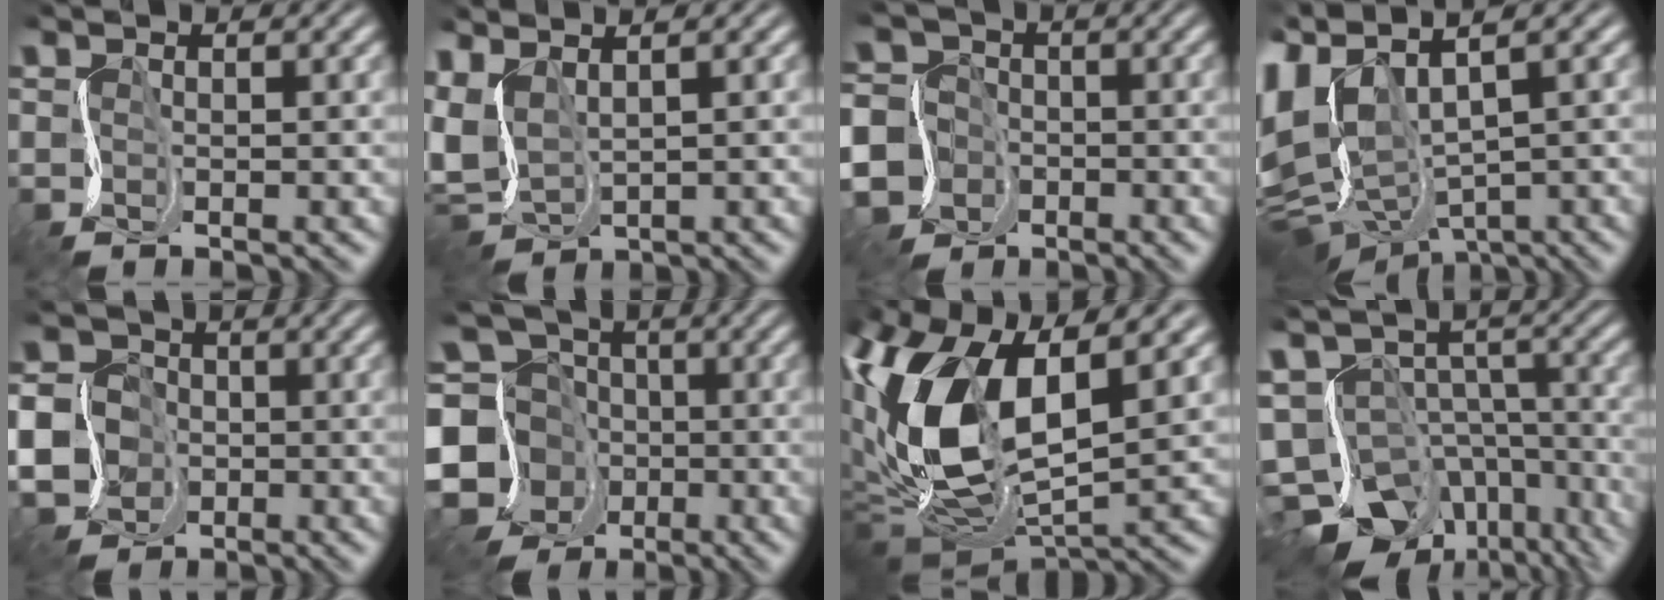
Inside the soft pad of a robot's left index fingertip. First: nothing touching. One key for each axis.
{"total": 4.7, "fx": 0.7, "fy": 2.4, "fz": 4.0, "tx": -0.106, "ty": 0.006, "tz": 0.010}
{"total": 13.6, "fx": -5.9, "fy": 11.7, "fz": 3.5, "tx": -0.096, "ty": -0.035, "tz": -0.141}
{"total": 11.8, "fx": 1.0, "fy": 6.9, "fz": 9.5, "tx": -0.230, "ty": -0.006, "tz": 0.038}
{"total": 12.3, "fx": -4.0, "fy": 11.0, "fz": 3.7, "tx": -0.097, "ty": -0.021, "tz": -0.105}
{"total": 13.7, "fx": -4.8, "fy": 11.7, "fz": 5.3, "tx": -0.138, "ty": 0.007, "tz": -0.108}
{"total": 13.4, "fx": 1.4, "fy": 6.6, "fz": 11.5, "tx": -0.247, "ty": 0.002, "tz": 0.020}
{"total": 13.3, "fx": -7.3, "fy": 8.2, "fz": 7.4, "tx": -0.135, "ty": -0.028, "tz": -0.093}